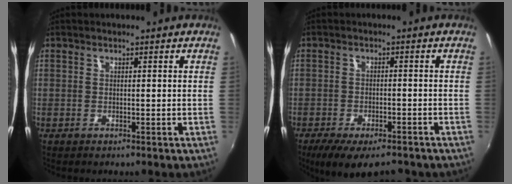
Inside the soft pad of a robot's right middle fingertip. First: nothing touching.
{"total": 11.5, "force": [-8.7, 3.9, 6.4], "torque": [-0.134, -0.035, -0.139]}